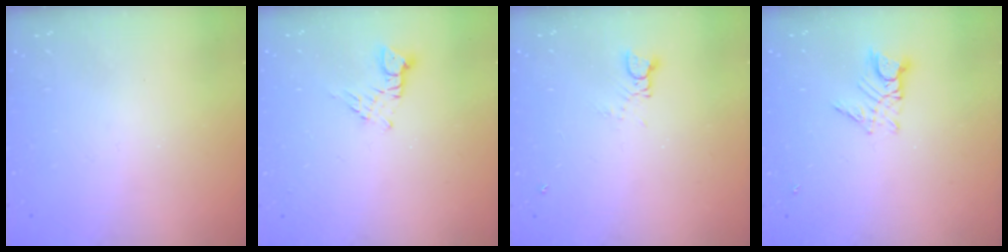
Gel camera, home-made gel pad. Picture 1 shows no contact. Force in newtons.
{"total": 3.3, "press": 3.2, "slide": 0.4}
{"total": 1.2, "press": 1.1, "slide": 0.1}
{"total": 7.6, "press": 7.6, "slide": 0.8}